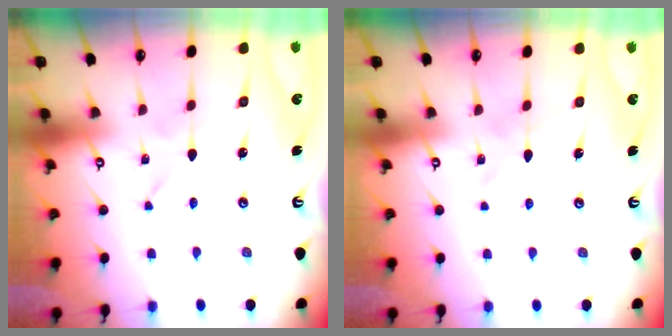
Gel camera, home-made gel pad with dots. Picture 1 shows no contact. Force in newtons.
{"total": 5.9, "press": 5.9, "slide": 0.5}